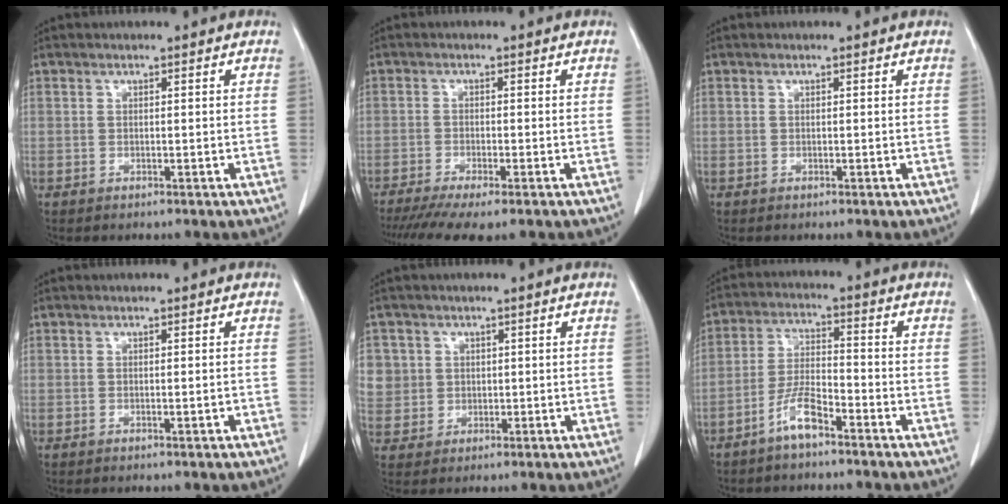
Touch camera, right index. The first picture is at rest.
{"total": 8.4, "force": [-6.5, 1.0, 5.2], "torque": [-0.080, -0.015, -0.104]}
{"total": 0.0}
{"total": 0.8, "force": [-0.3, 0.0, 0.7], "torque": [-0.014, -0.001, 0.000]}
{"total": 7.1, "force": [1.8, 6.8, 0.9], "torque": [-0.030, 0.020, 0.050]}
{"total": 5.9, "force": [-4.0, 1.1, 4.1], "torque": [-0.090, 0.002, -0.079]}